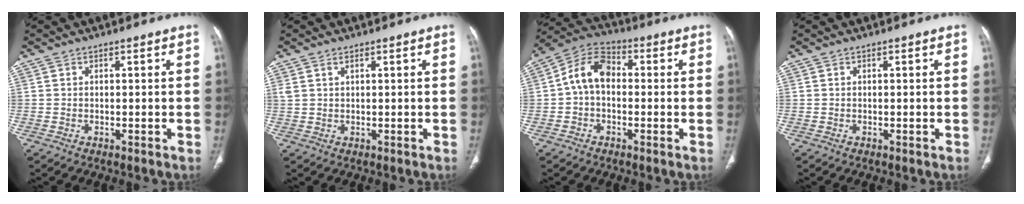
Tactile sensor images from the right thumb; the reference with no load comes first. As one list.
[{"total": 1.4, "force": [1.0, 0.5, 0.9], "torque": [-0.022, 0.004, 0.026]}, {"total": 9.0, "force": [0.0, 6.2, 6.5], "torque": [-0.104, 0.029, -0.016]}, {"total": 0.0}]